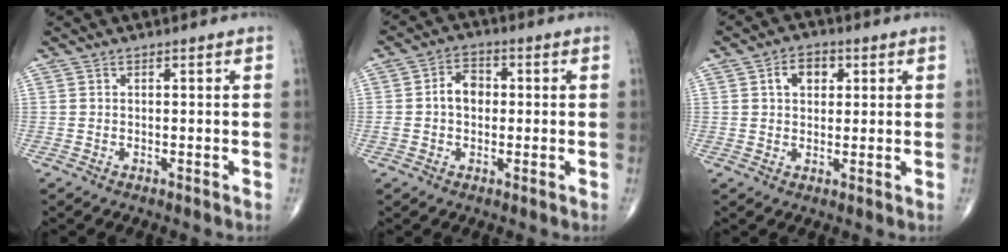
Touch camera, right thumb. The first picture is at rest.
{"total": 5.4, "force": [0.2, 3.9, 3.7], "torque": [-0.054, 0.017, -0.003]}
{"total": 5.3, "force": [1.7, 3.7, 3.4], "torque": [-0.036, 0.005, 0.024]}